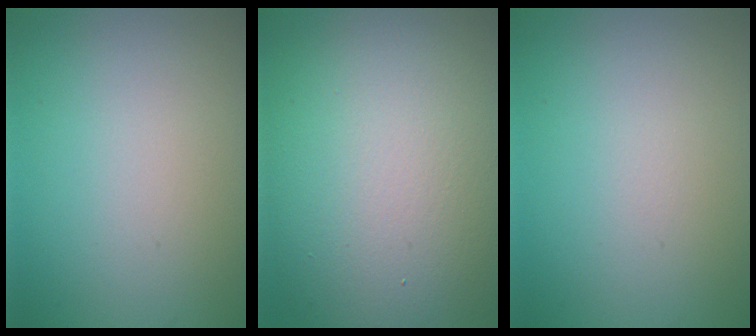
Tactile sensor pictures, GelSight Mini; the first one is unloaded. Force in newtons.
{"total": 15.4, "press": 15.4, "slide": 0.4}
{"total": 0.0}